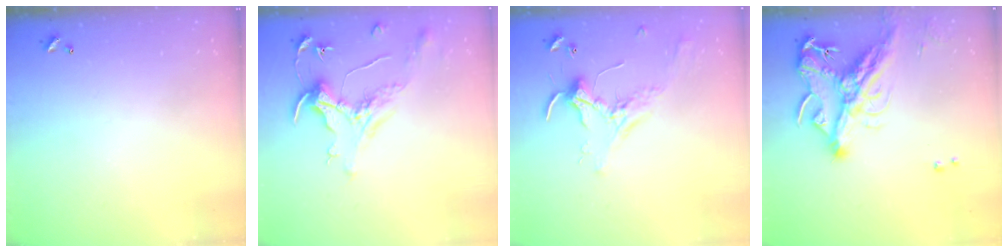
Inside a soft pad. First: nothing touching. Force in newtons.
{"total": 1.5, "press": 1.3, "slide": 0.7}
{"total": 2.1, "press": 2.1, "slide": 0.4}
{"total": 16.2, "press": 16.1, "slide": 1.8}